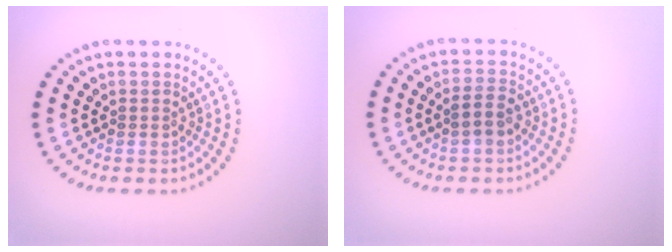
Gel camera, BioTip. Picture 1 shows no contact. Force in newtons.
{"total": 1.6, "press": 1.6, "slide": 0.5}